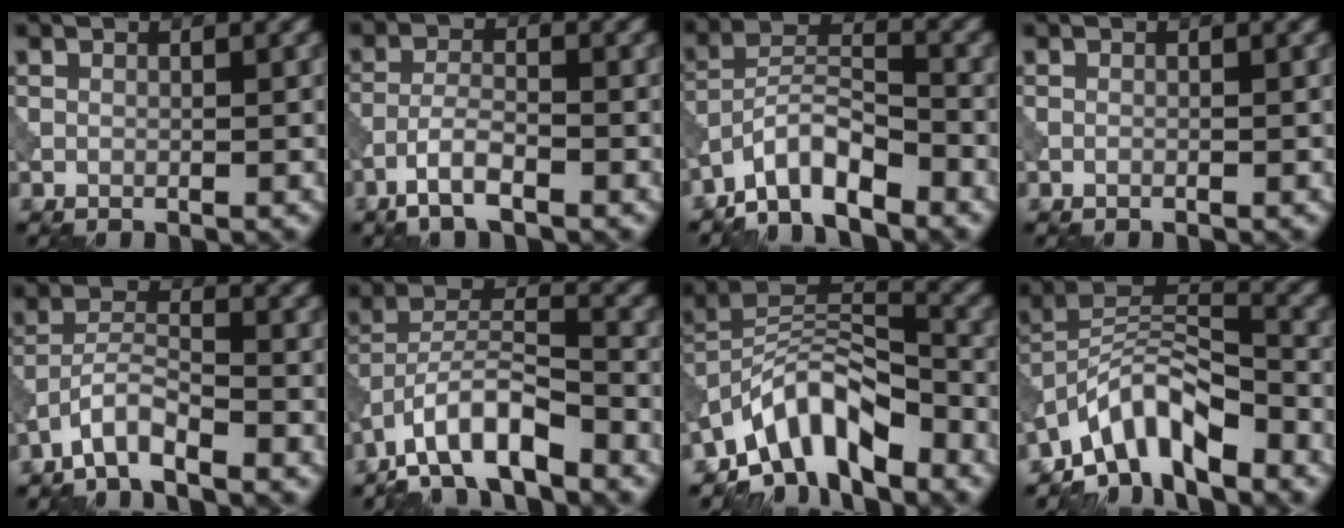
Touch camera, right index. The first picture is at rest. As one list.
[{"total": 3.4, "force": [-2.3, 0.9, 2.4], "torque": [-0.051, 0.005, -0.052]}, {"total": 5.7, "force": [-4.6, 1.5, 2.9], "torque": [-0.046, 0.007, -0.092]}, {"total": 0.0}, {"total": 3.6, "force": [-2.8, 0.7, 2.0], "torque": [-0.040, 0.010, -0.064]}, {"total": 7.4, "force": [-5.5, 2.3, 4.5], "torque": [-0.072, 0.009, -0.108]}, {"total": 8.3, "force": [-5.9, 3.4, 4.7], "torque": [-0.064, 0.006, -0.121]}, {"total": 7.2, "force": [-5.4, 2.6, 3.9], "torque": [-0.053, 0.008, -0.110]}]